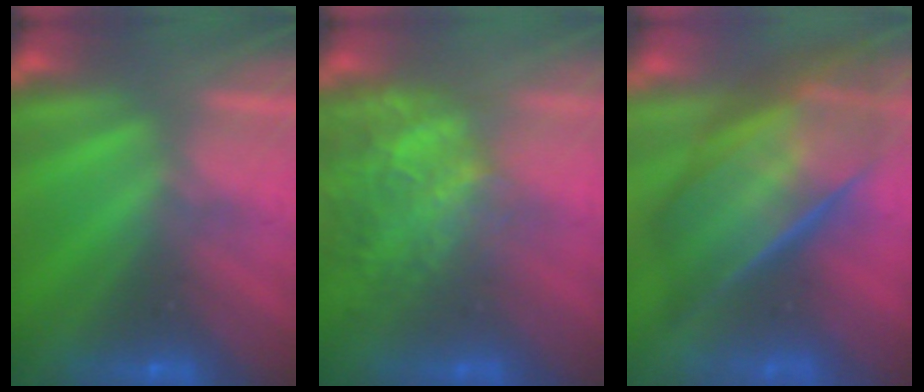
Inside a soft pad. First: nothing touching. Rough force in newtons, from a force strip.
{"total": 3.6}
{"total": 7.5}